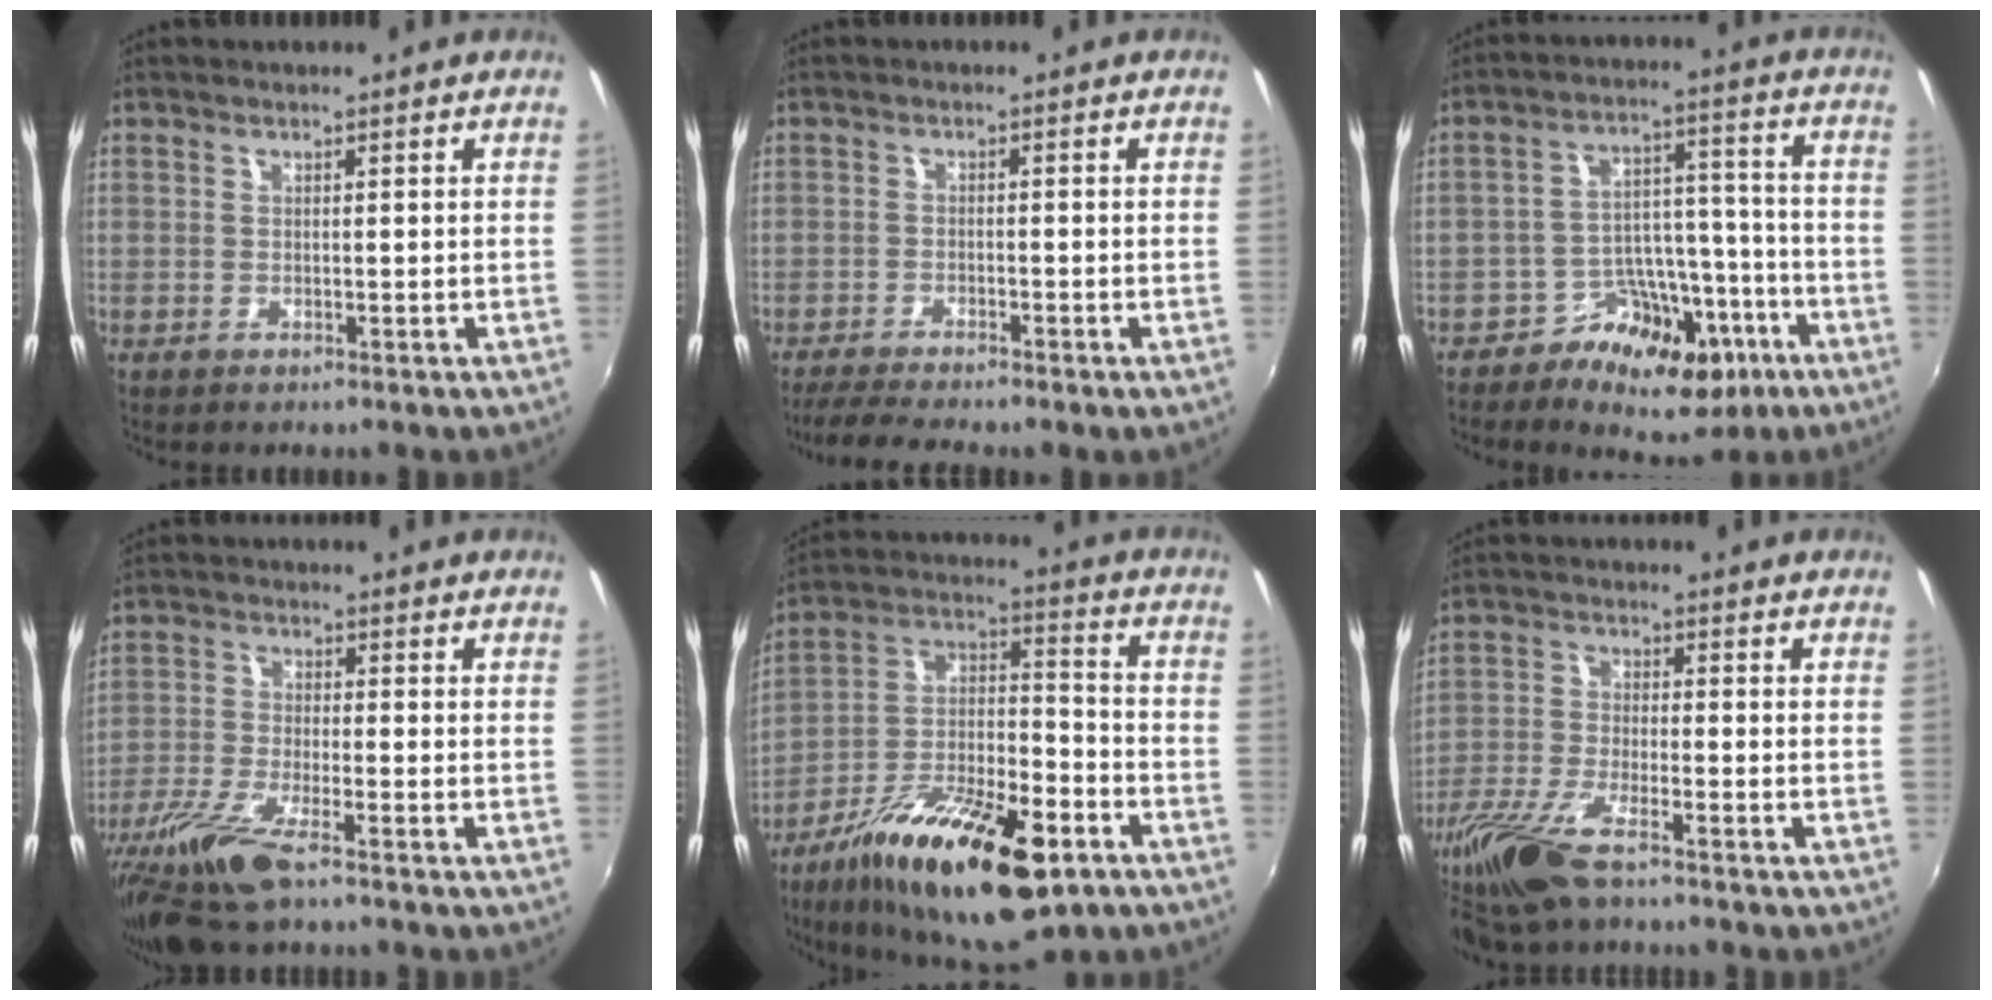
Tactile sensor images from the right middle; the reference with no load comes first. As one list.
[{"total": 6.4, "force": [-5.6, 0.2, 3.2], "torque": [-0.078, -0.014, -0.090]}, {"total": 9.5, "force": [-5.4, 7.0, 3.3], "torque": [-0.045, 0.036, -0.061]}, {"total": 11.4, "force": [-8.1, 1.9, 7.8], "torque": [-0.175, -0.038, -0.155]}, {"total": 24.9, "force": [-13.5, 9.1, 18.9], "torque": [-0.324, -0.021, -0.217]}, {"total": 11.7, "force": [-8.5, 2.9, 7.5], "torque": [-0.175, -0.029, -0.171]}]